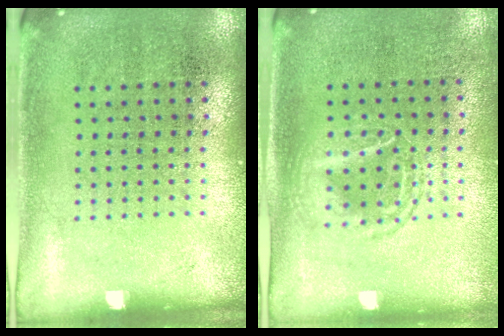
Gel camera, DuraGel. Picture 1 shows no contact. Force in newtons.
{"total": 1.3, "press": 1.2, "slide": 0.5}